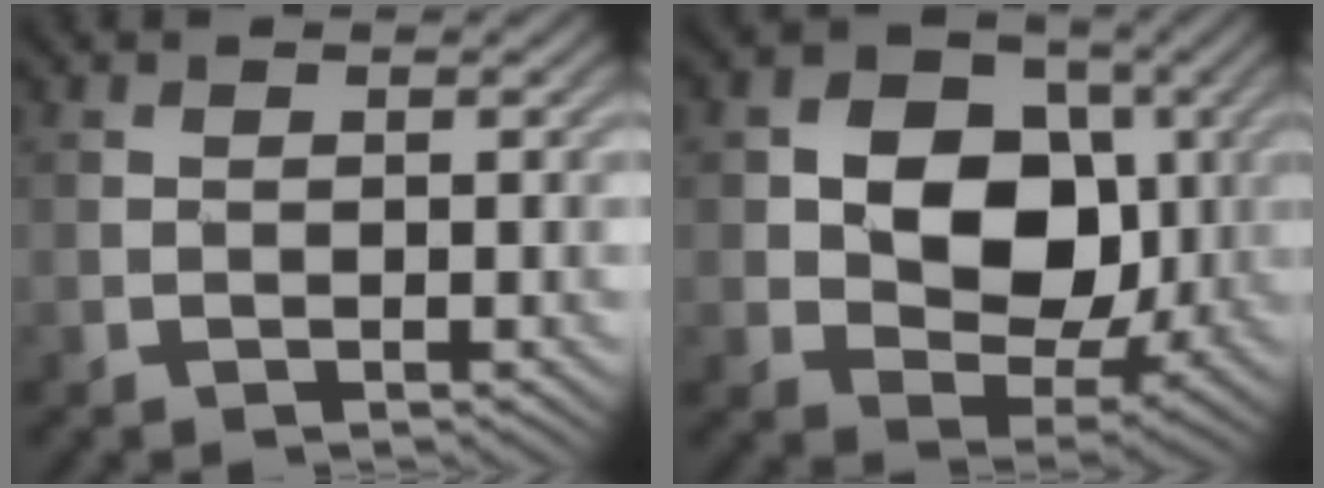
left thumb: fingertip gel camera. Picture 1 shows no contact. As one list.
[{"total": 10.9, "force": [1.1, 8.5, 6.7], "torque": [-0.125, -0.001, 0.003]}]